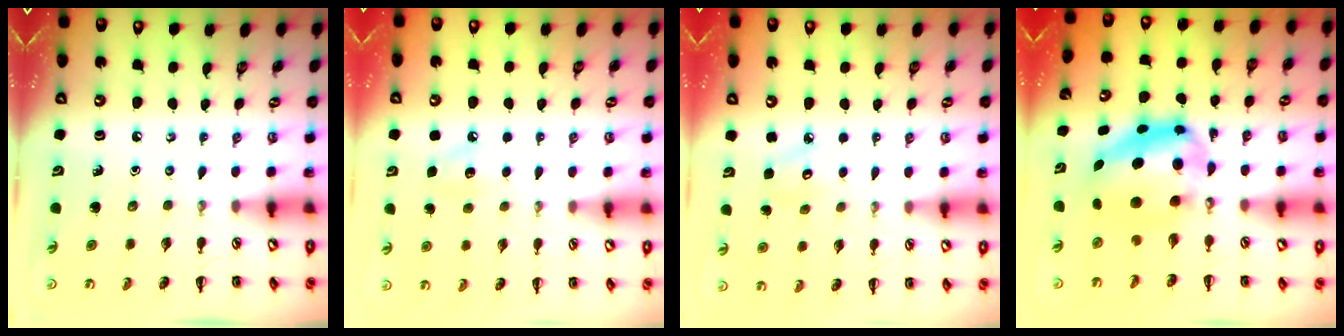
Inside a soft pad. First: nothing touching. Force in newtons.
{"total": 6.7, "press": 6.5, "slide": 1.6}
{"total": 4.4, "press": 4.3, "slide": 1.1}
{"total": 7.5, "press": 7.3, "slide": 1.6}